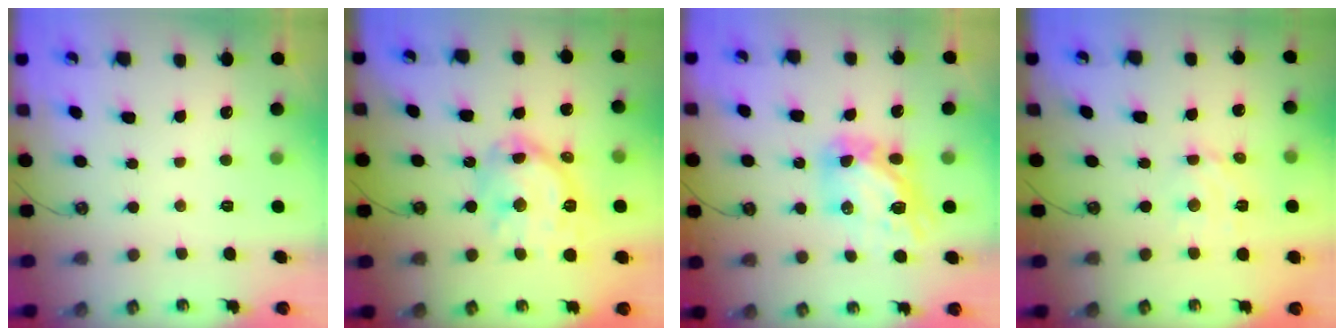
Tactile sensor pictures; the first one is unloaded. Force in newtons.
{"total": 15.1, "press": 15.0, "slide": 0.9}
{"total": 12.2, "press": 12.2, "slide": 1.2}
{"total": 6.0, "press": 6.0, "slide": 0.3}